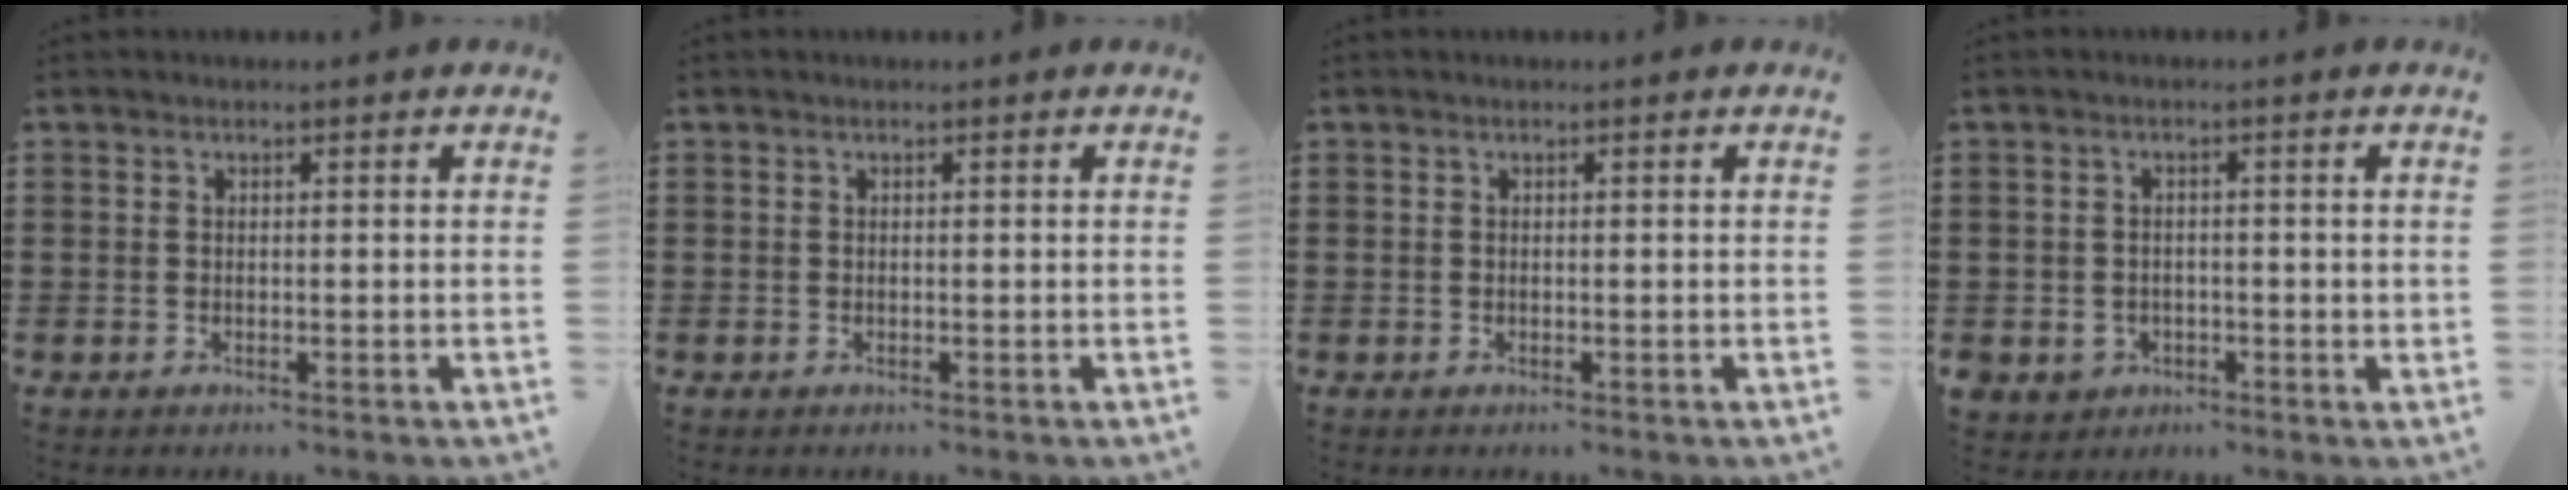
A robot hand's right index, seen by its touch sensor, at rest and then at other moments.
{"total": 0.0}
{"total": 0.0}
{"total": 2.2, "force": [-0.8, 1.9, 0.5], "torque": [-0.017, 0.002, -0.020]}